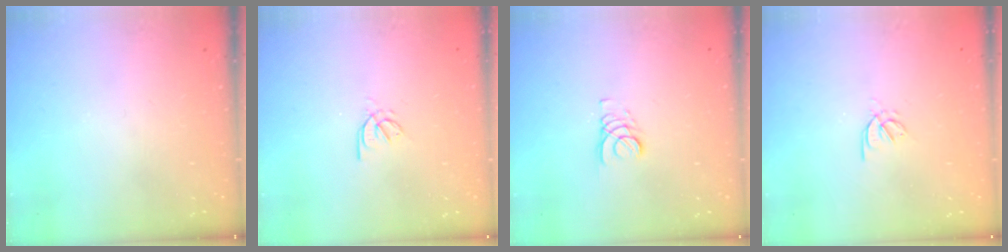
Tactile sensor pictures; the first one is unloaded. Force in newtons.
{"total": 1.7, "press": 1.6, "slide": 0.5}
{"total": 2.7, "press": 2.7, "slide": 0.3}
{"total": 2.4, "press": 2.4, "slide": 0.5}